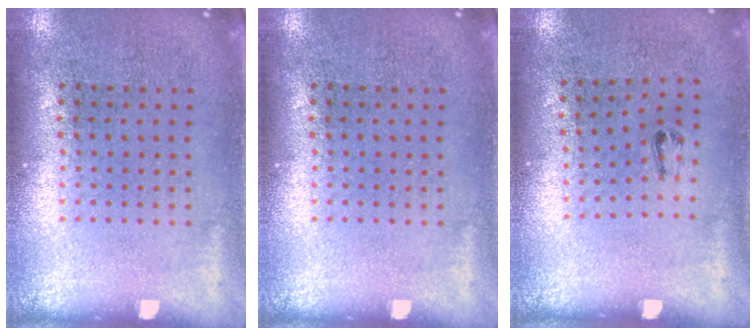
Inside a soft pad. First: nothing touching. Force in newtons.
{"total": 0.0}
{"total": 0.6, "press": 0.3, "slide": 0.5}